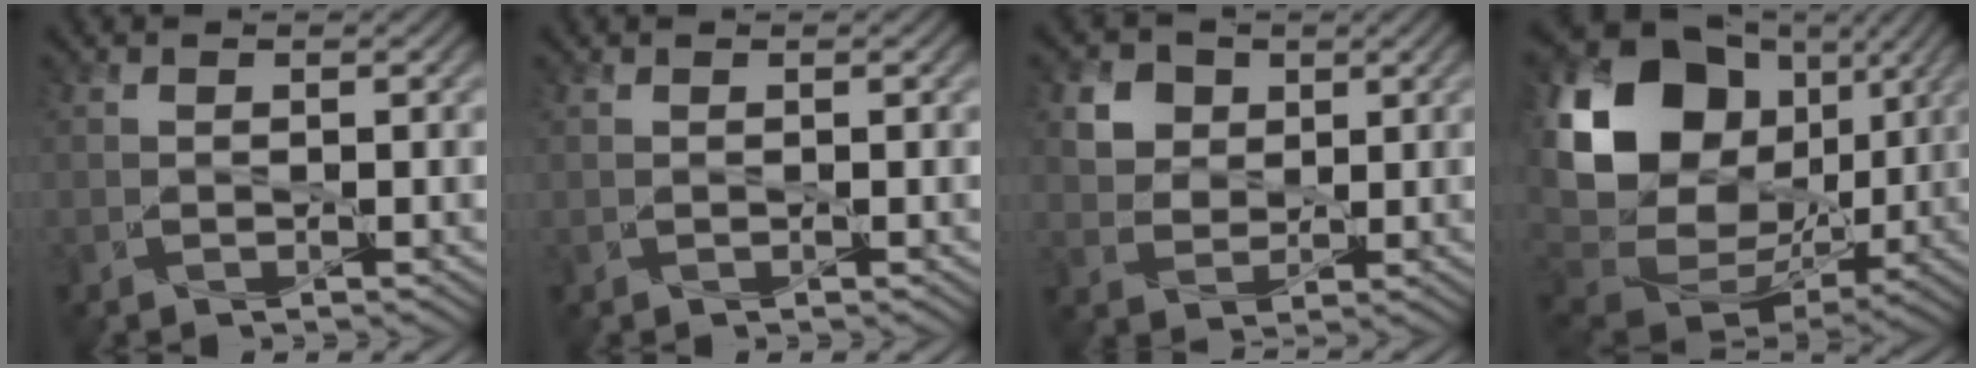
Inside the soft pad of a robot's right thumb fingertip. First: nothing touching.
{"total": 0.0}
{"total": 5.5, "force": [2.4, 4.4, 2.2], "torque": [-0.077, -0.004, 0.044]}
{"total": 21.2, "force": [5.3, 16.3, 12.4], "torque": [-0.299, 0.006, 0.118]}